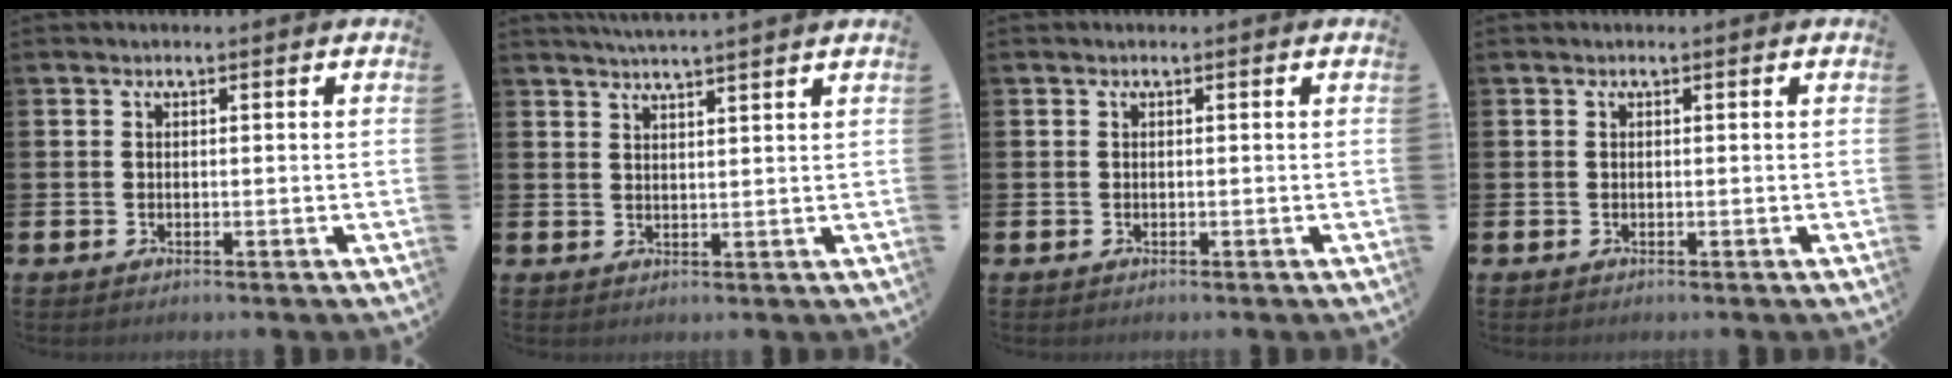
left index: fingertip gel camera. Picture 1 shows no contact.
{"total": 3.2, "force": [3.1, -0.8, 0.3], "torque": [-0.008, -0.016, 0.057]}
{"total": 0.0}
{"total": 0.0}